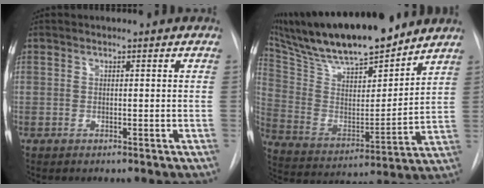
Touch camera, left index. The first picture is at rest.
{"total": 22.5, "force": [18.9, 4.2, 11.4], "torque": [-0.211, 0.006, 0.325]}